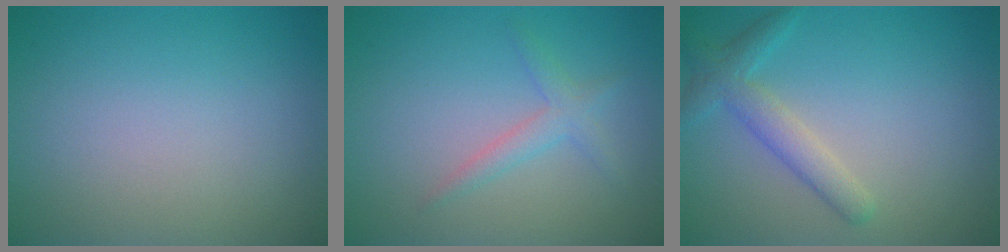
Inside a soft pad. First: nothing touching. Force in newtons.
{"total": 1.9, "press": 1.9, "slide": 0.1}
{"total": 2.9, "press": 2.9, "slide": 0.1}